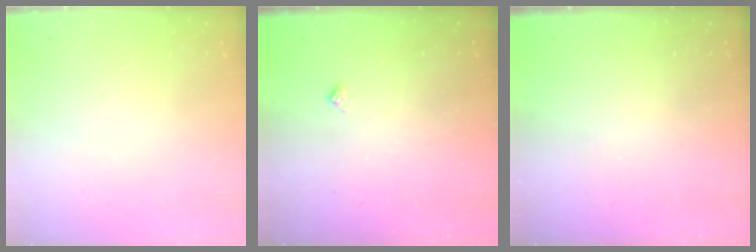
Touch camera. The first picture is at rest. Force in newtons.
{"total": 5.7, "press": 5.6, "slide": 0.8}
{"total": 0.0}